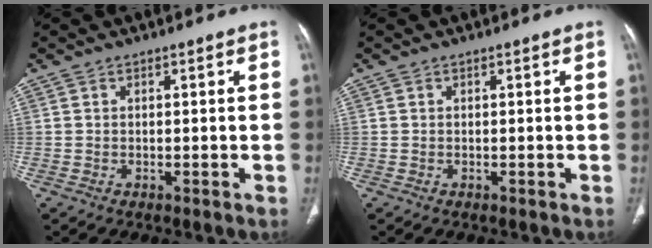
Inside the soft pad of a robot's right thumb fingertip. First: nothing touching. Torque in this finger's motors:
{"motor_torque": [0.22, 0.03, 0.08, -0.08, 0.05]}